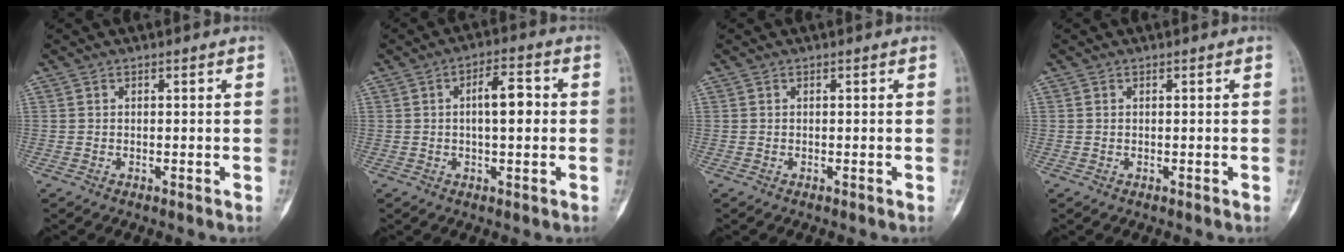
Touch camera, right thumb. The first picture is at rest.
{"total": 7.1, "force": [0.4, 2.8, 6.5], "torque": [-0.091, 0.010, -0.001]}
{"total": 0.0}
{"total": 0.0}